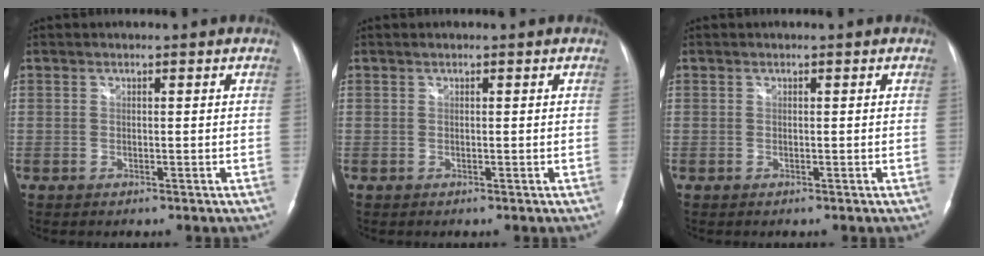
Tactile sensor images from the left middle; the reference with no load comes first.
{"total": 0.0}
{"total": 0.0}